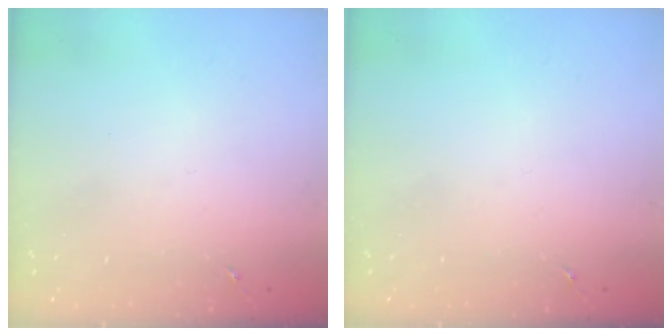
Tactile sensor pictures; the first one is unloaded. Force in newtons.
{"total": 0.0}